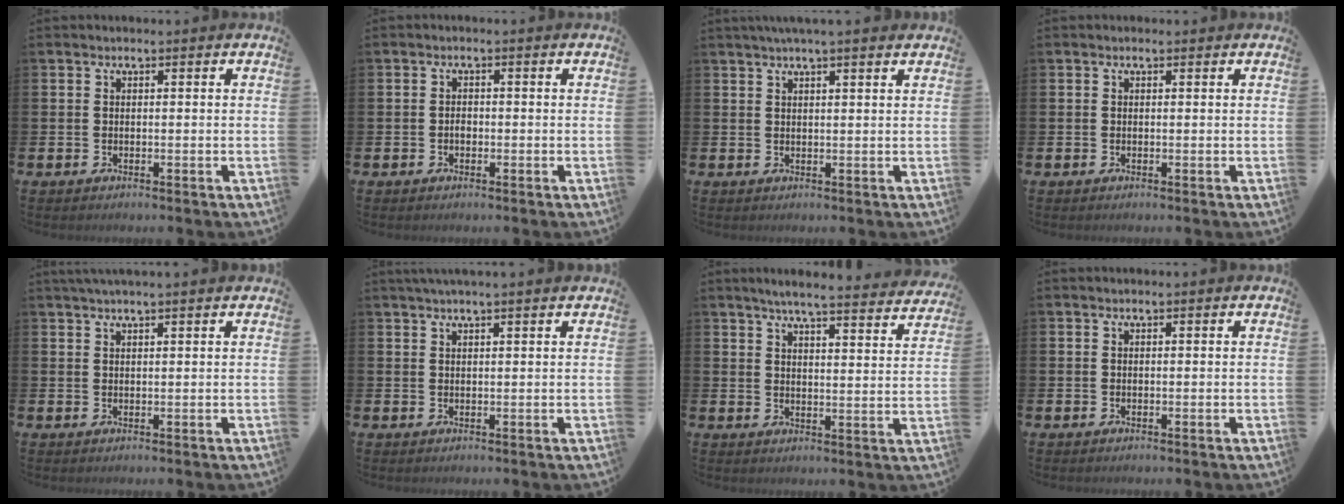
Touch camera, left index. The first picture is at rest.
{"total": 1.1, "force": [-0.4, 0.7, 0.7], "torque": [-0.011, 0.002, -0.009]}
{"total": 2.7, "force": [2.5, -0.2, 1.2], "torque": [-0.019, -0.008, 0.043]}
{"total": 0.0}
{"total": 1.6, "force": [1.4, -0.2, 0.8], "torque": [-0.015, 0.000, 0.026]}
{"total": 1.8, "force": [1.6, -0.2, 0.9], "torque": [-0.017, 0.000, 0.028]}
{"total": 5.7, "force": [5.4, -0.1, 1.8], "torque": [-0.040, -0.036, 0.091]}
{"total": 0.0}